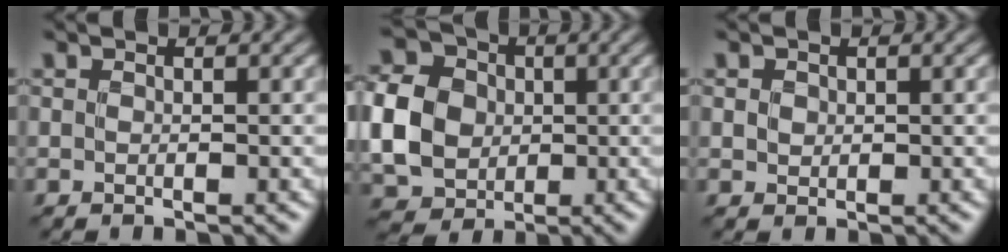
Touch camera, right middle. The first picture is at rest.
{"total": 7.4, "force": [-0.3, 6.3, 3.9], "torque": [-0.098, 0.010, -0.011]}
{"total": 0.8, "force": [0.2, 0.8, 0.3], "torque": [-0.003, -0.002, 0.003]}